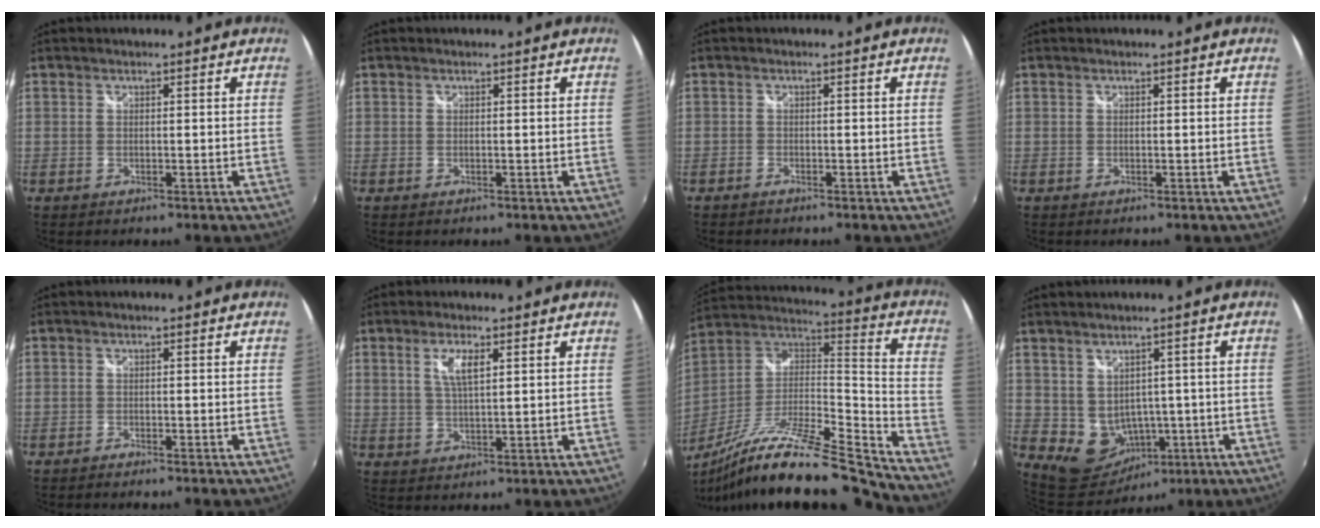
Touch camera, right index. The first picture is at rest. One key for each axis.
{"total": 0.0}
{"total": 1.1, "fx": -1.0, "fy": 0.4, "fz": 0.2, "tx": -0.010, "ty": -0.002, "tz": -0.020}
{"total": 0.0}
{"total": 1.5, "fx": -1.4, "fy": 0.2, "fz": 0.5, "tx": -0.020, "ty": -0.007, "tz": -0.027}
{"total": 4.6, "fx": 1.9, "fy": 1.2, "fz": 4.0, "tx": -0.077, "ty": -0.001, "tz": 0.035}
{"total": 24.6, "fx": -19.5, "fy": 2.3, "fz": 14.8, "tx": -0.245, "ty": -0.037, "tz": -0.329}
{"total": 8.1, "fx": -0.7, "fy": 7.2, "fz": 3.8, "tx": -0.083, "ty": -0.004, "tz": 0.014}